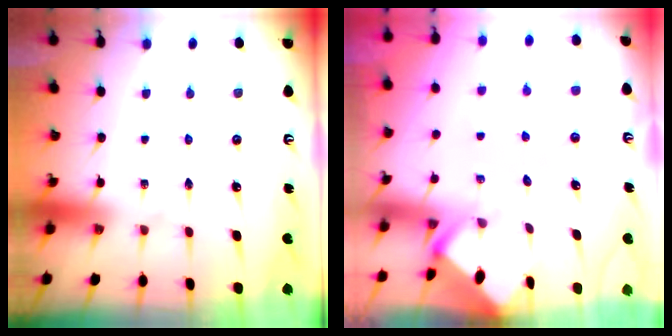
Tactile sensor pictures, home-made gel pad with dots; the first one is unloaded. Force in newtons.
{"total": 2.9, "press": 2.9, "slide": 0.1}